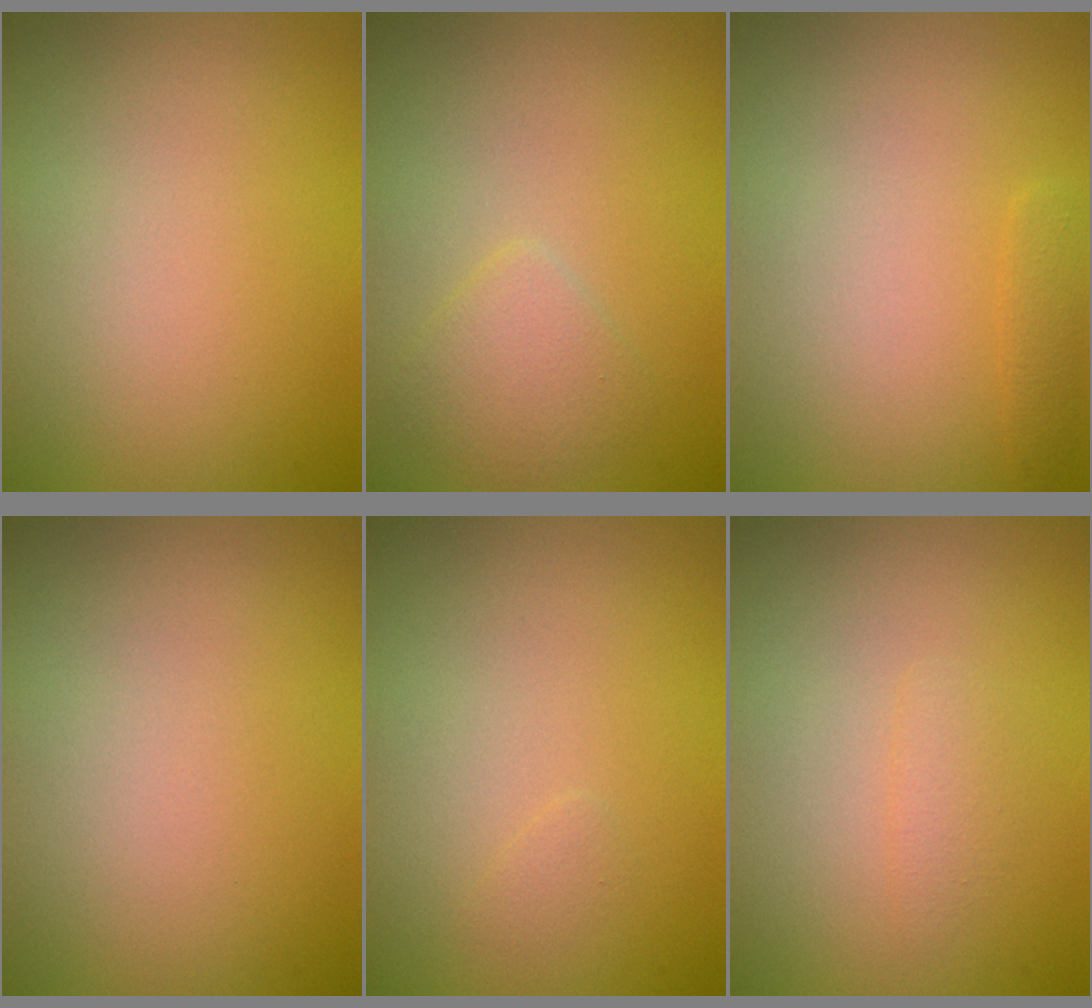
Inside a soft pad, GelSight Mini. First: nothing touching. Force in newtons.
{"total": 2.0, "press": 2.0, "slide": 0.1}
{"total": 0.9, "press": 0.9, "slide": 0.0}
{"total": 0.0}
{"total": 0.5, "press": 0.5, "slide": 0.0}
{"total": 1.0, "press": 1.0, "slide": 0.1}